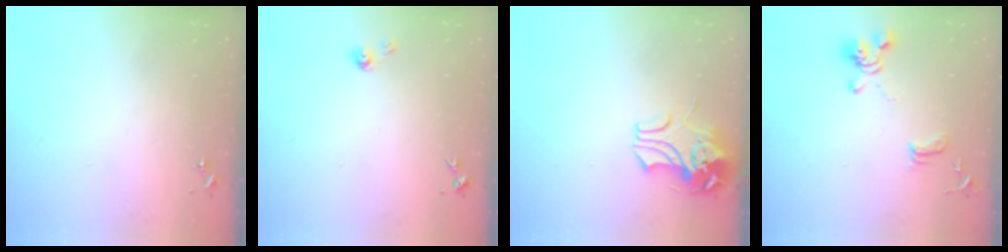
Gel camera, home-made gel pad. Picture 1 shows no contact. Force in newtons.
{"total": 4.9, "press": 4.9, "slide": 0.5}
{"total": 9.6, "press": 9.5, "slide": 1.4}
{"total": 13.0, "press": 12.9, "slide": 1.6}